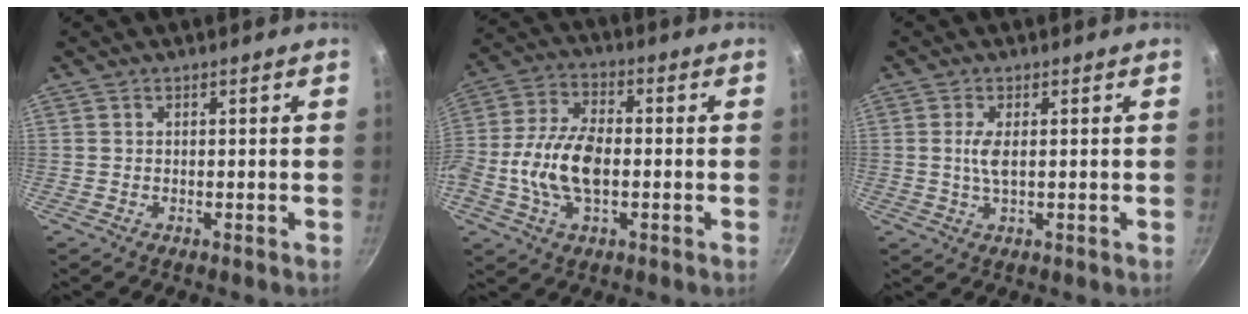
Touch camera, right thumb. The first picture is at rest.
{"total": 12.6, "force": [-1.9, 6.9, 10.4], "torque": [-0.206, 0.027, -0.047]}
{"total": 3.2, "force": [0.3, 1.0, 3.0], "torque": [-0.069, 0.000, 0.006]}